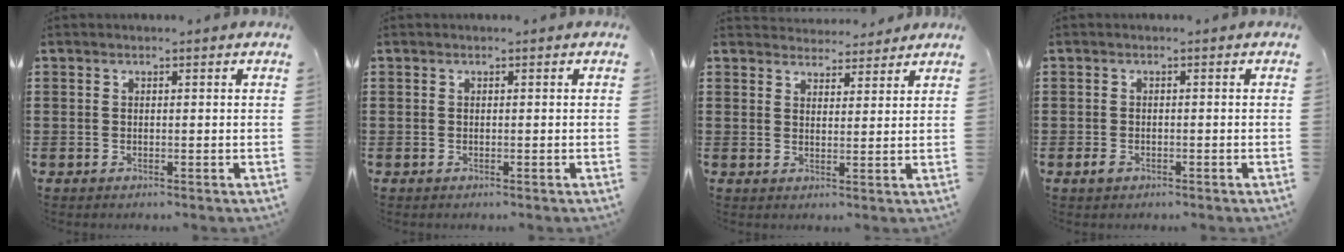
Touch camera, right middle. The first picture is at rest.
{"total": 0.0}
{"total": 3.4, "force": [3.3, 0.7, -0.4], "torque": [0.006, -0.011, 0.061]}
{"total": 1.3, "force": [-0.7, 0.7, 0.8], "torque": [-0.016, -0.003, -0.013]}